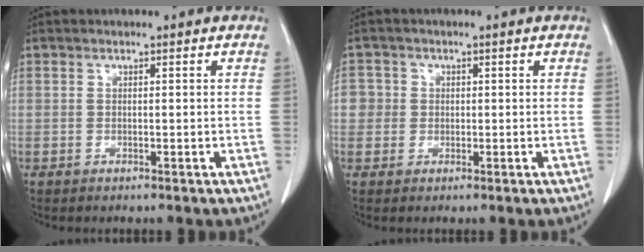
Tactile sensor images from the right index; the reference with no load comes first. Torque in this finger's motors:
{"motor_torque": [0.08, -0.04, 0.08, 0.01]}